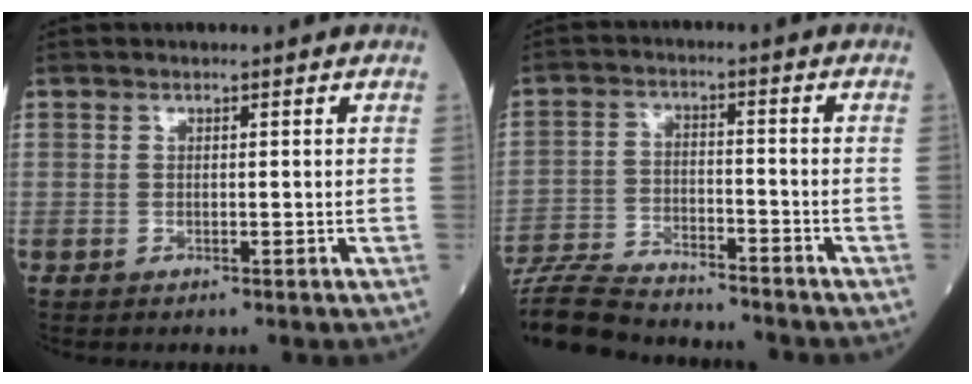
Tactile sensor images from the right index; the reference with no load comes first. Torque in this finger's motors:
{"motor_torque": [0.09, -1.26, 0.23, 0.06]}